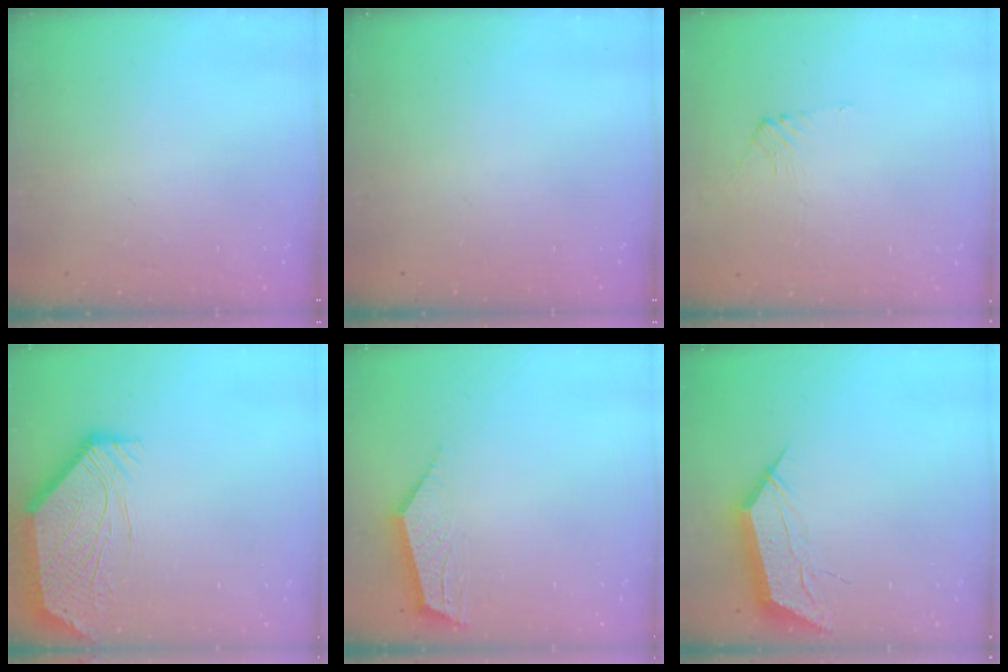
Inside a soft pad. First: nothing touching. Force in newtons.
{"total": 0.0}
{"total": 1.8, "press": 1.8, "slide": 0.4}
{"total": 4.7, "press": 4.7, "slide": 0.5}
{"total": 5.6, "press": 5.6, "slide": 0.5}
{"total": 11.7, "press": 11.7, "slide": 0.6}